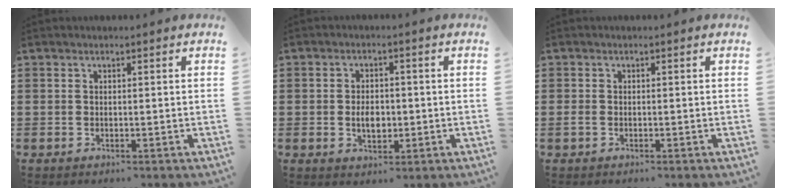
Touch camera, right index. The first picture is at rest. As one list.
[{"total": 3.7, "force": [-0.5, 2.1, 3.0], "torque": [-0.044, -0.007, -0.013]}, {"total": 0.8, "force": [-0.3, 0.6, 0.5], "torque": [-0.010, 0.001, -0.006]}]